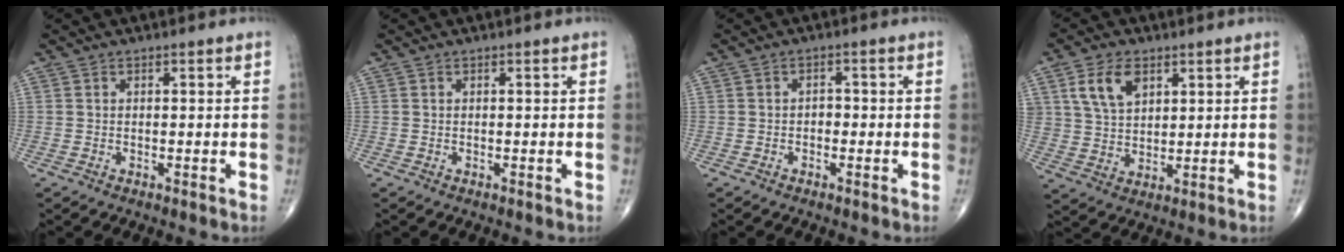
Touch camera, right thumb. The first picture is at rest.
{"total": 0.0}
{"total": 1.6, "force": [-0.6, 1.2, 0.9], "torque": [-0.002, 0.006, -0.015]}
{"total": 8.0, "force": [3.7, 5.1, 5.0], "torque": [-0.080, -0.013, 0.074]}